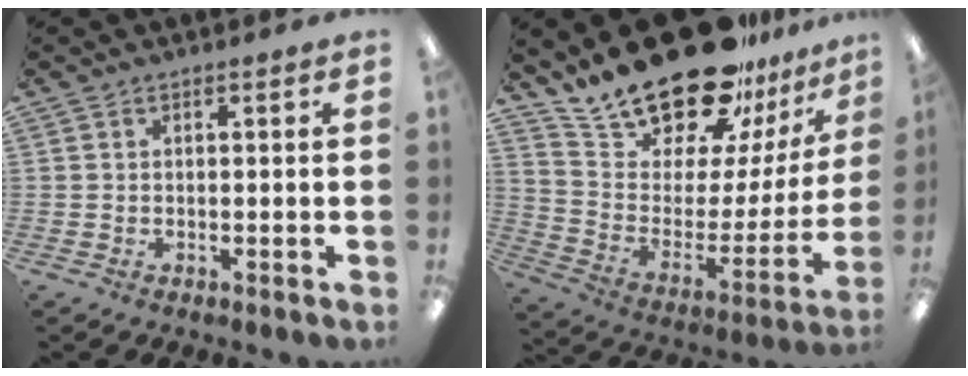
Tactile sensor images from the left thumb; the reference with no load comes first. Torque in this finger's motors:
{"motor_torque": [0.88, 0.68, 1.42, -1.35, 0.10]}